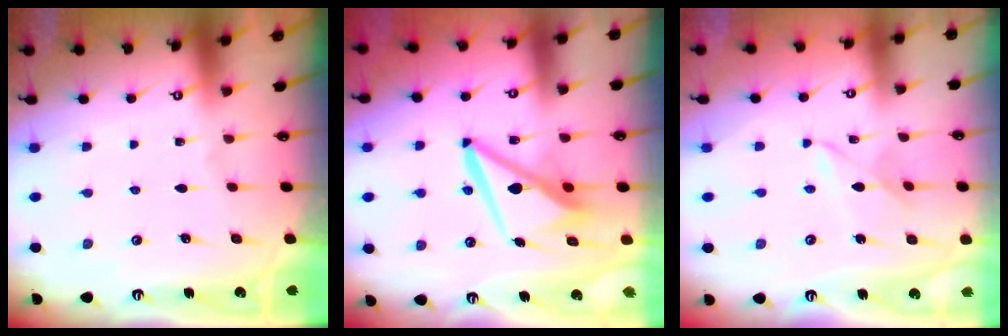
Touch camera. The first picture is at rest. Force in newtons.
{"total": 10.2, "press": 10.0, "slide": 1.6}
{"total": 3.4, "press": 3.4, "slide": 0.4}